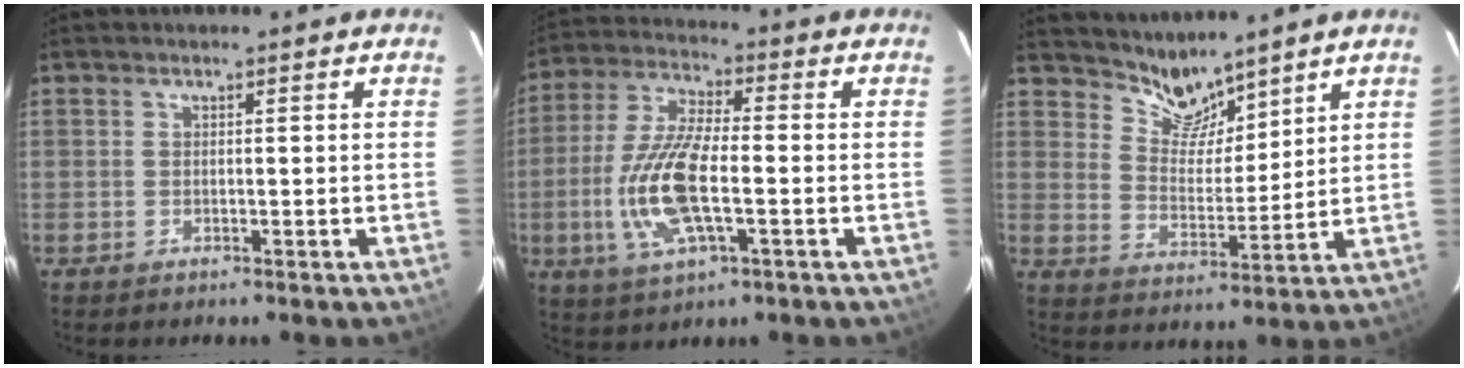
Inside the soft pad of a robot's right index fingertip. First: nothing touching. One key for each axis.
{"total": 13.7, "fx": -2.9, "fy": 4.7, "fz": 12.5, "tx": -0.269, "ty": -0.003, "tz": -0.058}
{"total": 7.5, "fx": 6.8, "fy": 2.7, "fz": 1.6, "tx": -0.022, "ty": -0.001, "tz": 0.130}